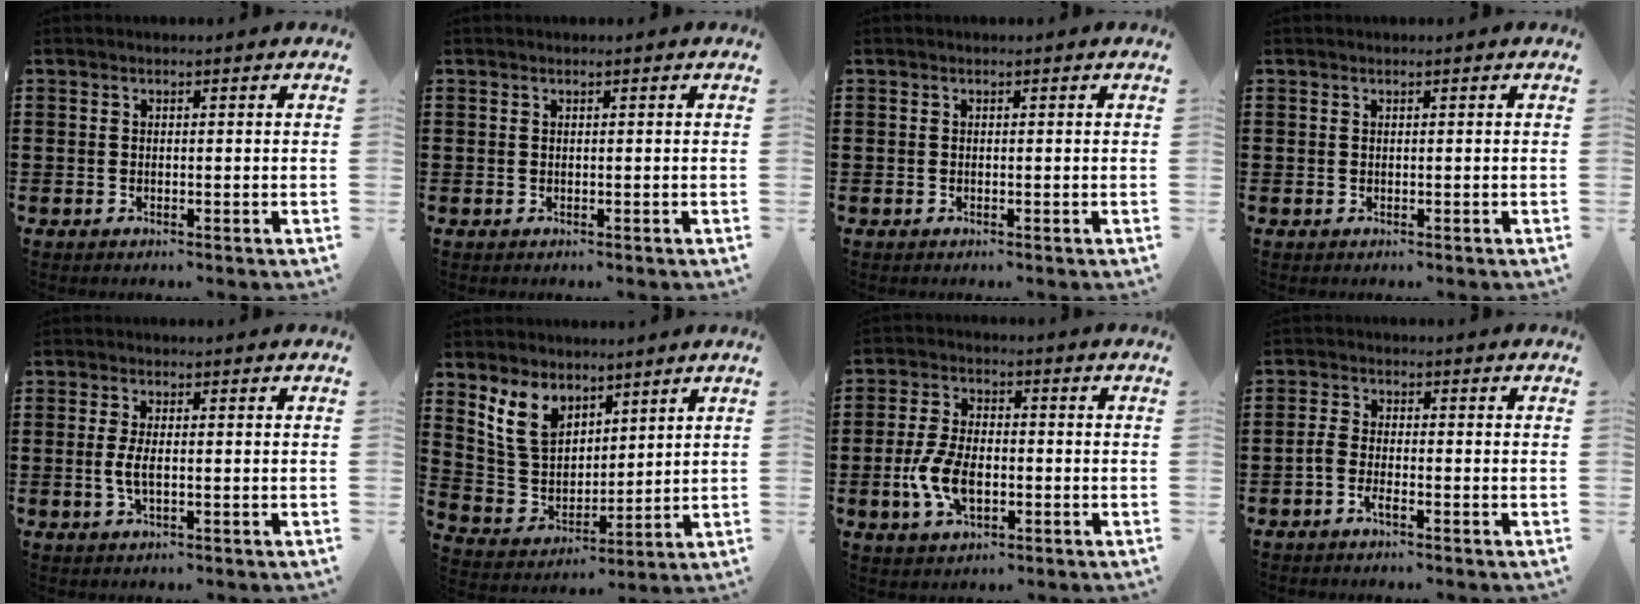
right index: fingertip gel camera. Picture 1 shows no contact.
{"total": 0.0}
{"total": 0.0}
{"total": 0.0}
{"total": 3.1, "force": [-0.2, 1.1, 2.9], "torque": [-0.068, -0.004, -0.009]}
{"total": 8.7, "force": [5.3, 5.8, 3.7], "torque": [-0.112, -0.001, 0.102]}
{"total": 7.4, "force": [-1.9, 4.0, 5.9], "torque": [-0.135, 0.000, -0.038]}
{"total": 2.3, "force": [-1.4, 0.6, 1.7], "torque": [-0.046, -0.001, -0.032]}